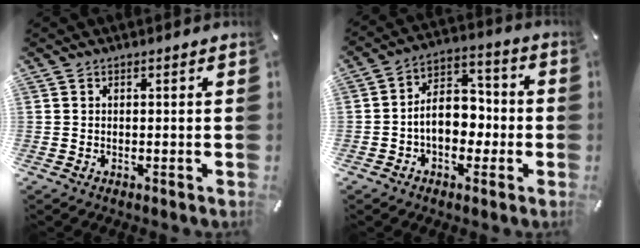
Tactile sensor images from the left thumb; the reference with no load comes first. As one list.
[{"total": 10.6, "force": [-1.9, 7.7, 6.9], "torque": [-0.111, 0.014, -0.034]}]